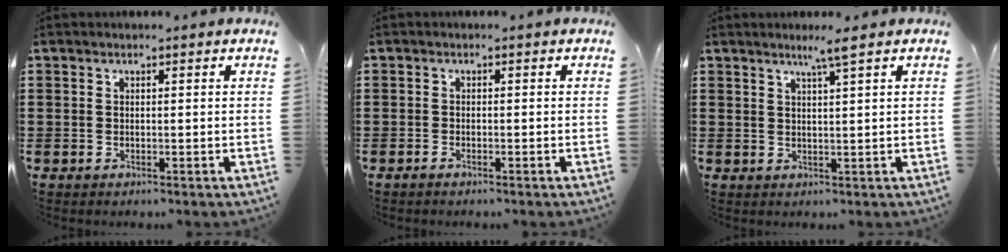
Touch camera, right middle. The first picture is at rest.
{"total": 0.7, "force": [-0.6, 0.0, 0.3], "torque": [-0.008, -0.003, -0.011]}
{"total": 3.1, "force": [2.3, -0.1, 2.1], "torque": [-0.044, -0.001, 0.038]}